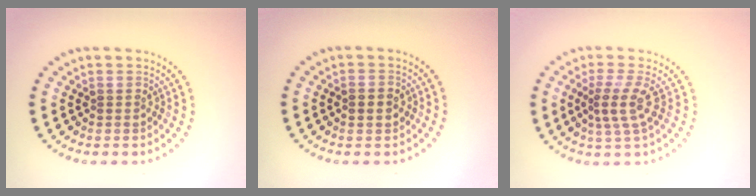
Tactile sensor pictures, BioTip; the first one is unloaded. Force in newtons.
{"total": 2.1, "press": 2.0, "slide": 0.2}
{"total": 2.8, "press": 2.0, "slide": 1.9}